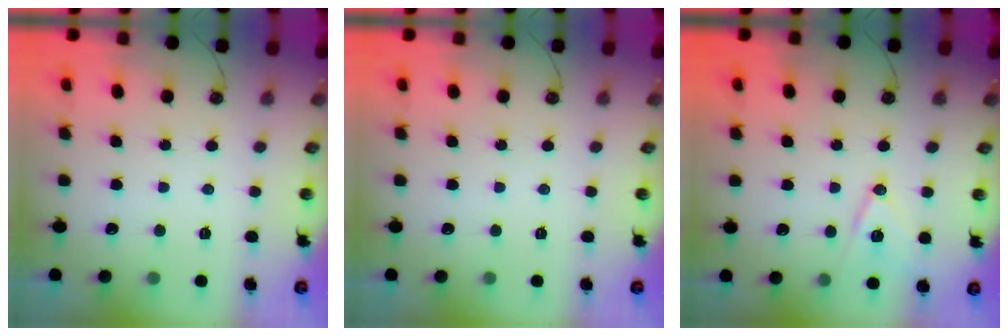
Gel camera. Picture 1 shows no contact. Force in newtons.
{"total": 0.0}
{"total": 11.8, "press": 11.2, "slide": 3.5}